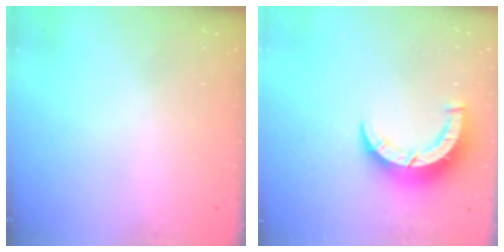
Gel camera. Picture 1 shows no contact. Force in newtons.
{"total": 8.3, "press": 8.3, "slide": 0.6}